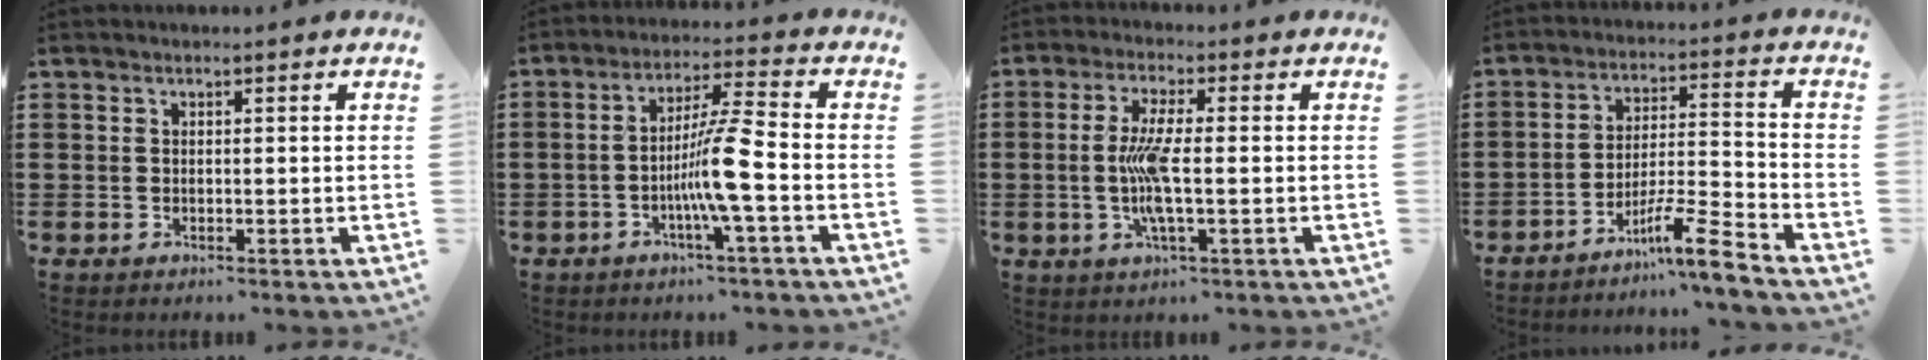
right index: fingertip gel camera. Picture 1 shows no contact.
{"total": 8.4, "force": [-2.7, -0.3, 7.9], "torque": [-0.149, -0.008, -0.055]}
{"total": 6.7, "force": [-0.7, 0.7, 6.6], "torque": [-0.145, -0.018, -0.024]}
{"total": 8.2, "force": [-6.4, 0.0, 5.2], "torque": [-0.092, -0.003, -0.120]}